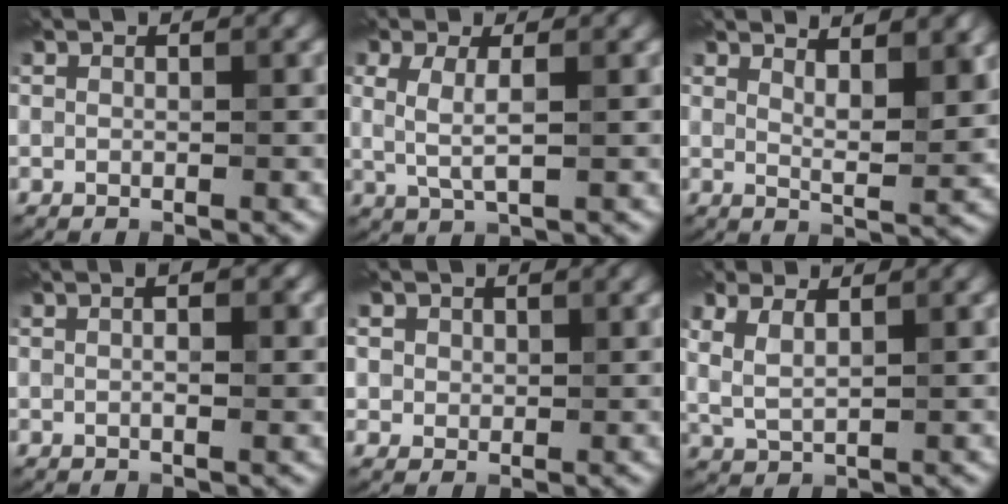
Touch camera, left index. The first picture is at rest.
{"total": 2.3, "force": [0.3, 0.3, 2.2], "torque": [-0.056, -0.003, 0.010]}
{"total": 4.0, "force": [3.0, 0.7, 2.6], "torque": [-0.043, 0.001, 0.048]}
{"total": 1.8, "force": [0.1, 0.5, 1.7], "torque": [-0.027, 0.003, 0.003]}
{"total": 3.9, "force": [1.9, 3.1, 1.5], "torque": [-0.038, 0.009, 0.026]}
{"total": 2.3, "force": [1.1, 0.8, 1.9], "torque": [-0.053, 0.001, 0.028]}